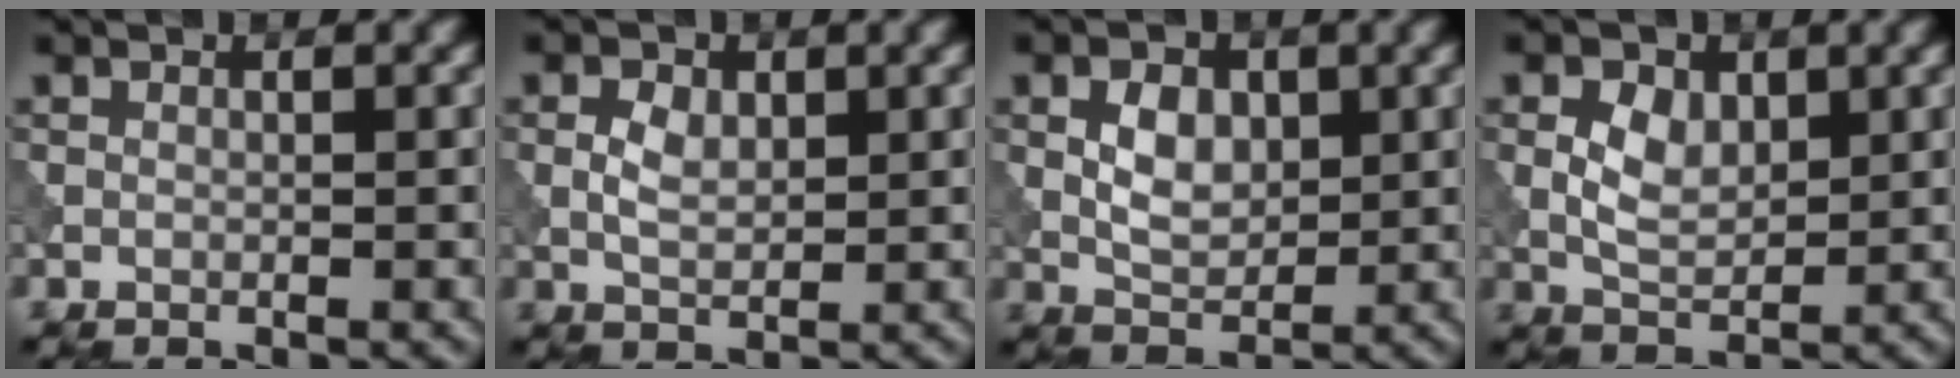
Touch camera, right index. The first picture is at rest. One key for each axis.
{"total": 2.3, "fx": 0.5, "fy": 1.4, "fz": 1.7, "tx": -0.036, "ty": -0.001, "tz": 0.008}
{"total": 3.5, "fx": 0.6, "fy": 2.3, "fz": 2.6, "tx": -0.048, "ty": 0.000, "tz": 0.010}
{"total": 3.4, "fx": 0.7, "fy": 2.2, "fz": 2.5, "tx": -0.052, "ty": -0.001, "tz": 0.011}